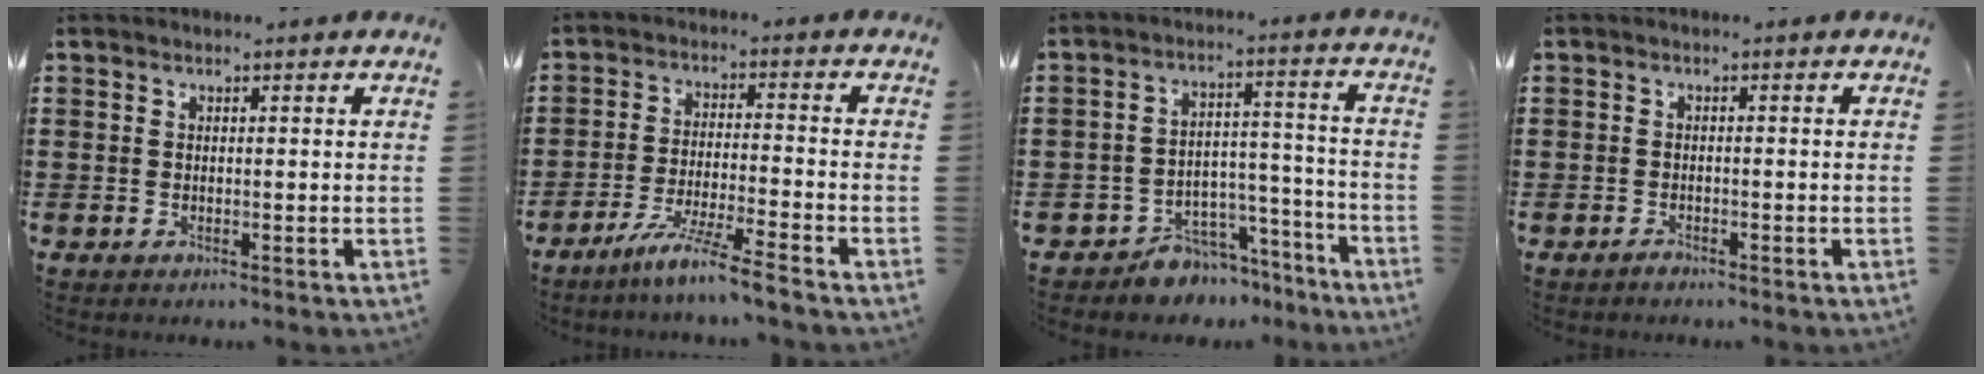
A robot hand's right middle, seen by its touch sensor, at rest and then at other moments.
{"total": 6.8, "force": [-5.8, -0.6, 3.4], "torque": [-0.071, -0.017, -0.114]}
{"total": 6.1, "force": [-5.7, 2.3, 0.5], "torque": [-0.012, 0.025, -0.111]}
{"total": 1.0, "force": [-0.9, 0.4, 0.2], "torque": [-0.006, 0.001, -0.020]}